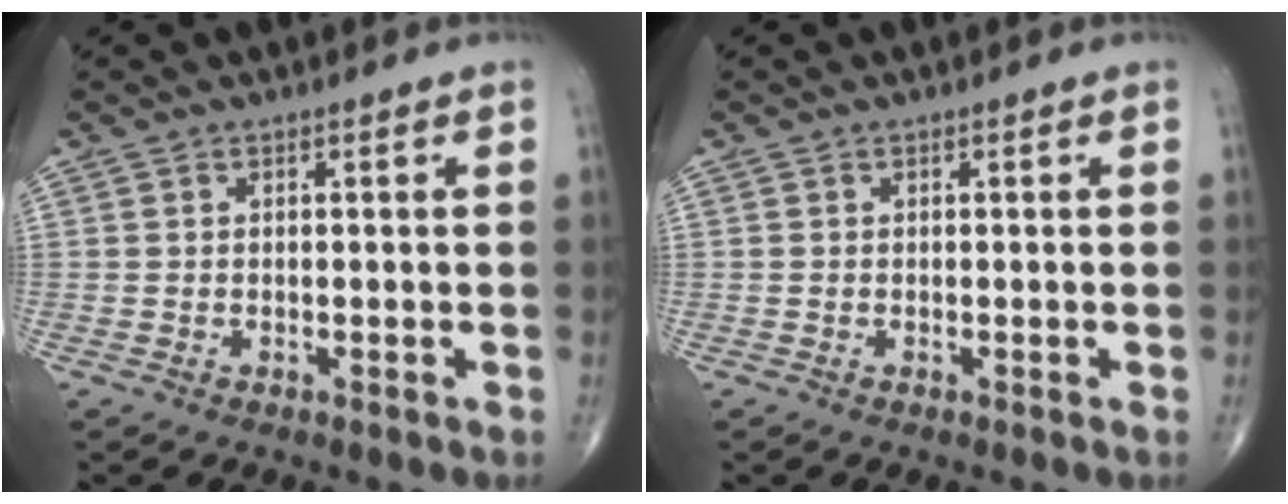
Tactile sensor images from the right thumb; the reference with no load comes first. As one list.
[{"total": 0.0}]